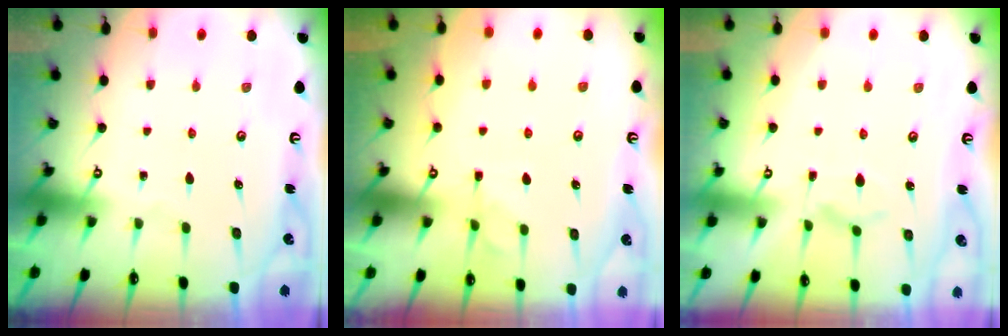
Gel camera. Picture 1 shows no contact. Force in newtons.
{"total": 1.4, "press": 0.9, "slide": 1.0}
{"total": 6.1, "press": 6.0, "slide": 0.9}